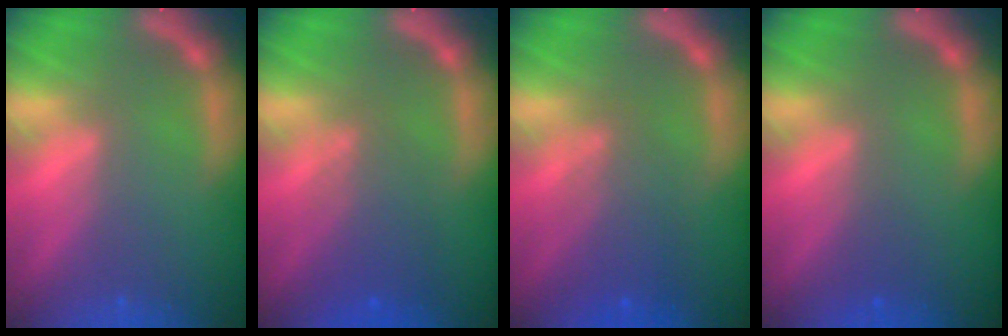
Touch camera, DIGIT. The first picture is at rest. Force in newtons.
{"total": 4.1}
{"total": 4.1}
{"total": 1.0}